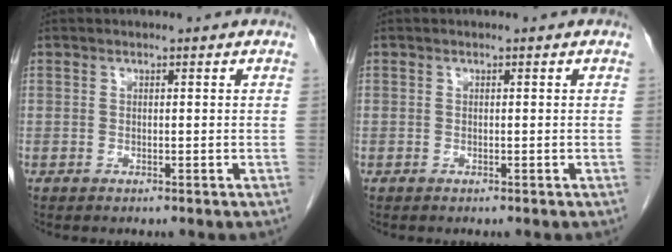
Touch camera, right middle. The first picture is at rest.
{"total": 0.0}